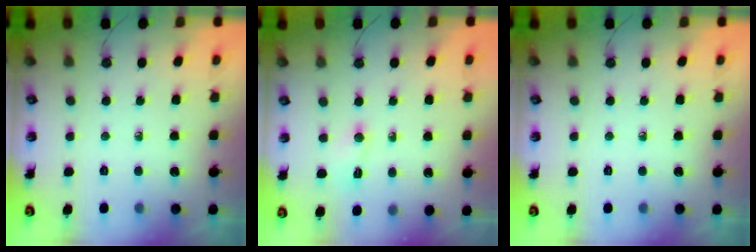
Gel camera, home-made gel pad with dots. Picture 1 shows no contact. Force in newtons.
{"total": 4.1, "press": 4.1, "slide": 0.6}
{"total": 0.0}